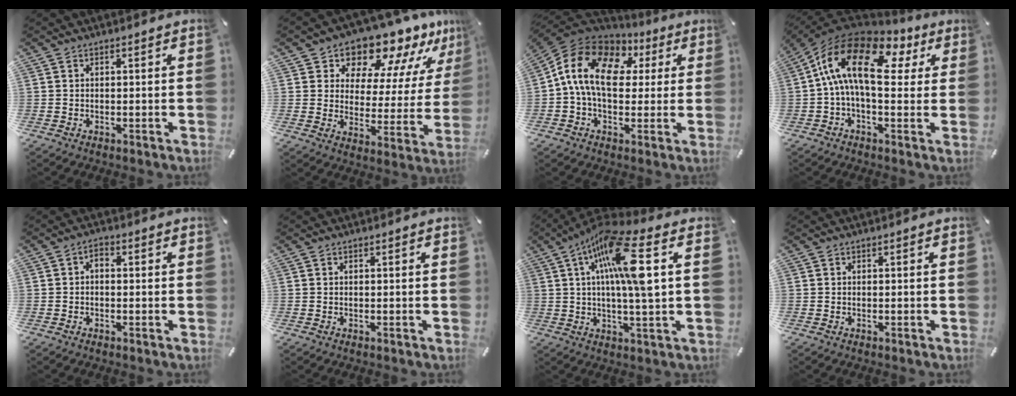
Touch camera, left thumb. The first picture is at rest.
{"total": 13.5, "force": [12.6, 4.6, 2.2], "torque": [-0.040, -0.130, 0.219]}
{"total": 14.4, "force": [1.9, 10.3, 9.8], "torque": [-0.224, 0.011, 0.034]}
{"total": 17.7, "force": [4.0, 9.0, 14.7], "torque": [-0.296, -0.012, 0.059]}
{"total": 1.9, "force": [-0.5, 1.1, 1.5], "torque": [-0.030, 0.009, -0.011]}
{"total": 0.0}
{"total": 16.7, "force": [4.7, 3.8, 15.5], "torque": [-0.285, -0.010, 0.066]}
{"total": 0.0}